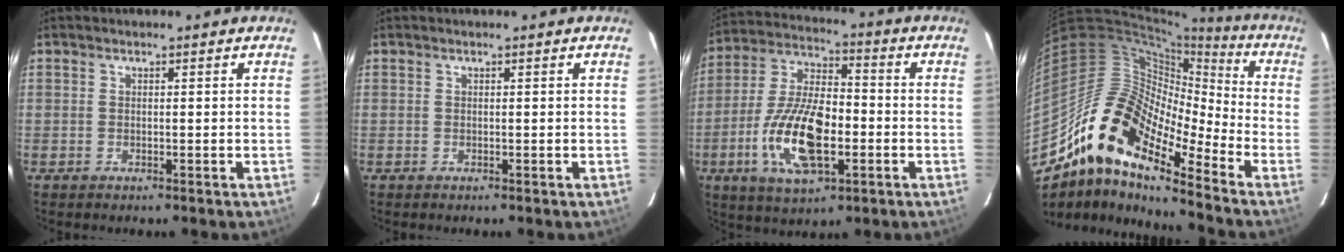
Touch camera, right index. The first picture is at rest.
{"total": 0.0}
{"total": 16.8, "force": [-4.8, 7.3, 14.4], "torque": [-0.300, -0.006, -0.089]}
{"total": 17.9, "force": [-12.5, 5.2, 11.7], "torque": [-0.183, -0.011, -0.252]}